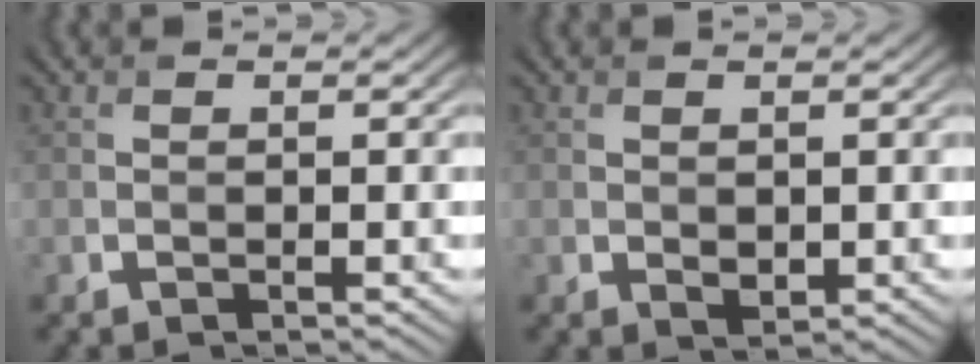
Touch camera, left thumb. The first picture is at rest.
{"total": 1.2, "force": [0.2, 0.8, 0.8], "torque": [-0.015, -0.005, 0.008]}